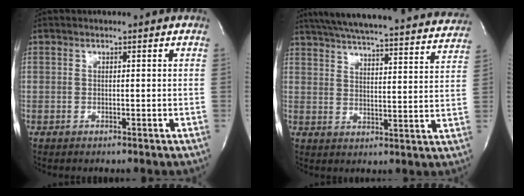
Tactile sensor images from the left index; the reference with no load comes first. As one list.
[{"total": 31.8, "force": [29.0, 3.8, 12.4], "torque": [-0.212, -0.041, 0.360]}]